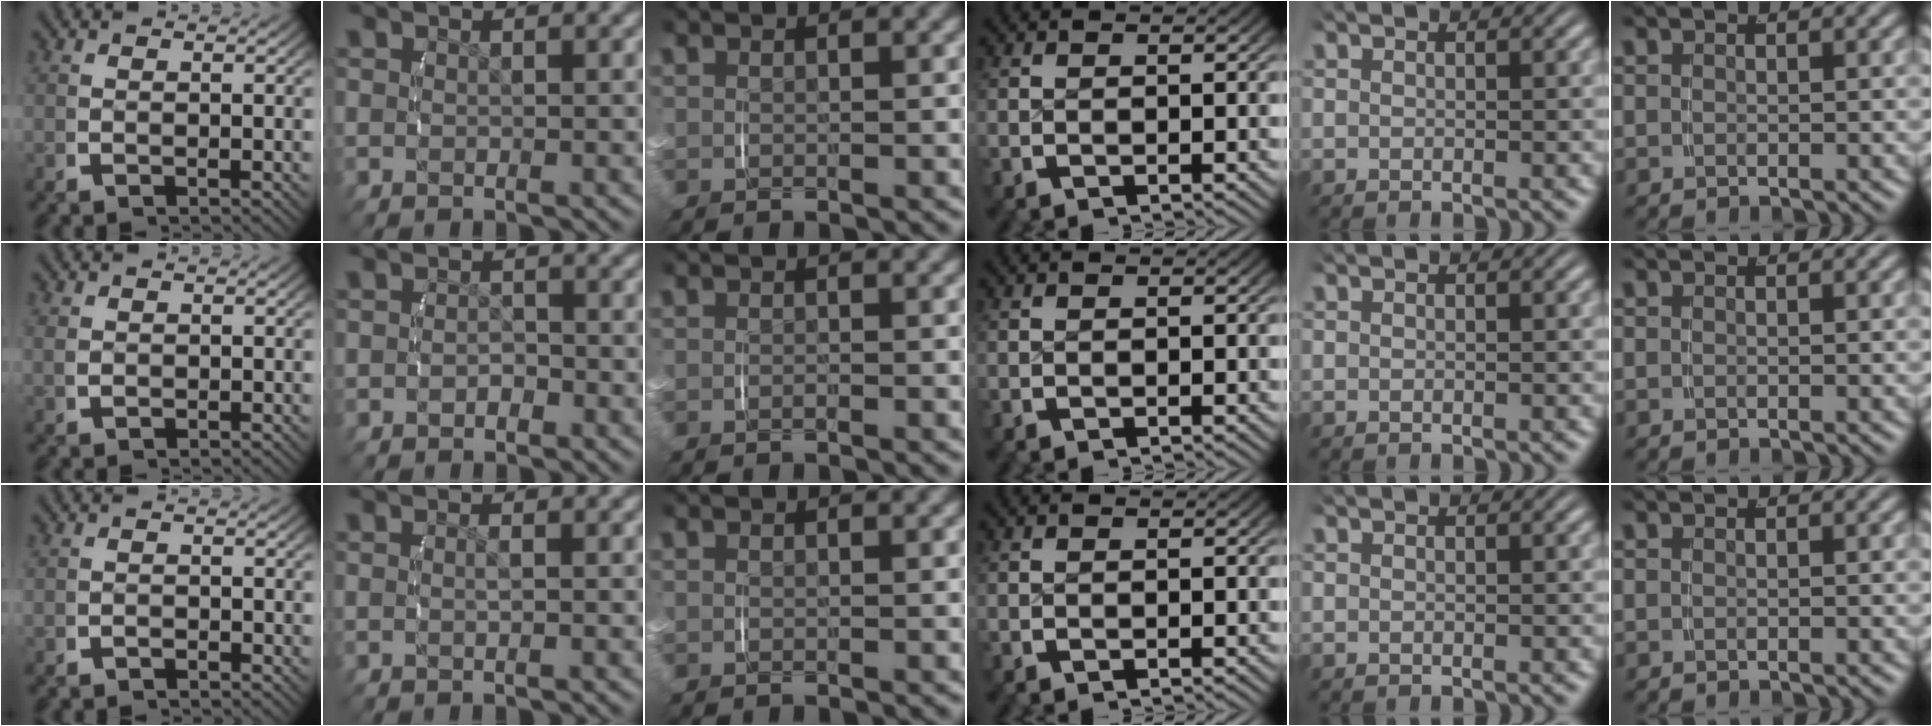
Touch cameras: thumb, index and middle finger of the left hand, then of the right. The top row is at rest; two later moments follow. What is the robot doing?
{"motion": "lift_and_place", "object": "small bumper sticker"}